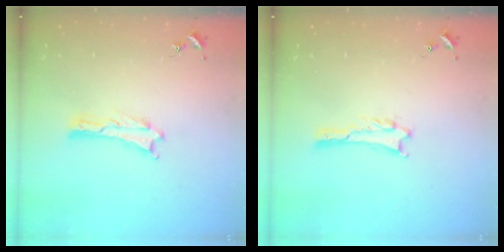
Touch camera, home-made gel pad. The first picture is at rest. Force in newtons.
{"total": 1.0, "press": 1.0, "slide": 0.1}